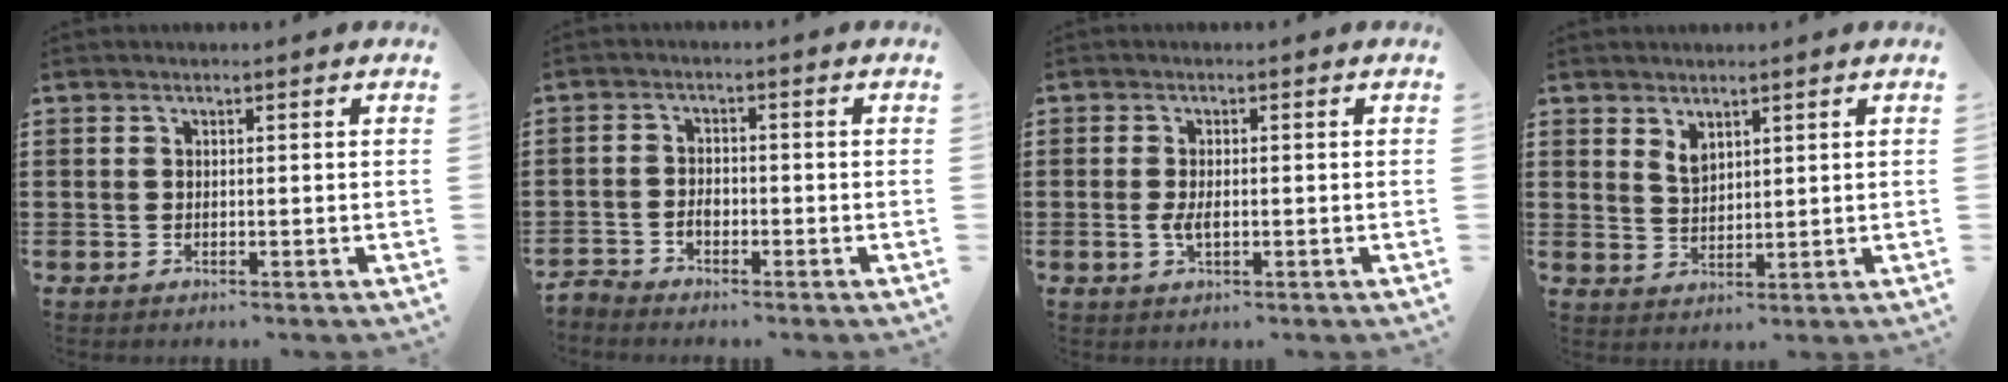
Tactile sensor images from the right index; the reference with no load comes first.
{"total": 2.1, "force": [-1.6, 1.1, 0.8], "torque": [-0.019, 0.006, -0.033]}
{"total": 2.7, "force": [-0.4, 1.1, 2.4], "torque": [-0.053, -0.001, -0.011]}
{"total": 2.5, "force": [1.9, 1.2, 1.1], "torque": [-0.025, 0.004, 0.035]}